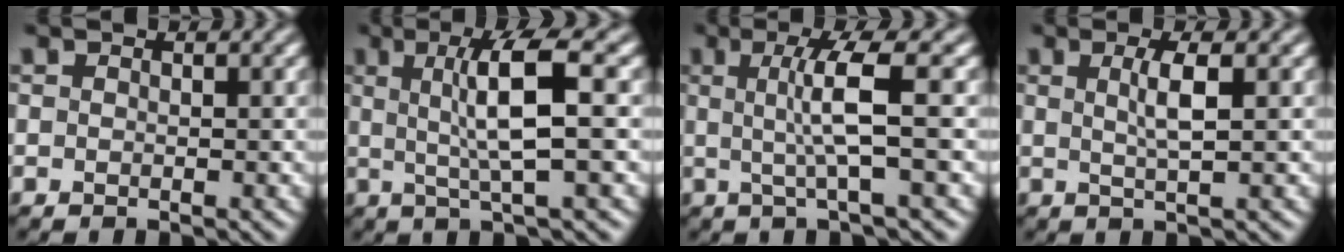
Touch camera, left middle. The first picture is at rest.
{"total": 5.9, "force": [0.9, 0.9, 5.7], "torque": [-0.103, 0.006, 0.018]}
{"total": 4.6, "force": [0.4, 0.5, 4.5], "torque": [-0.084, 0.002, 0.008]}
{"total": 2.7, "force": [0.6, 0.6, 2.6], "torque": [-0.044, 0.002, 0.007]}